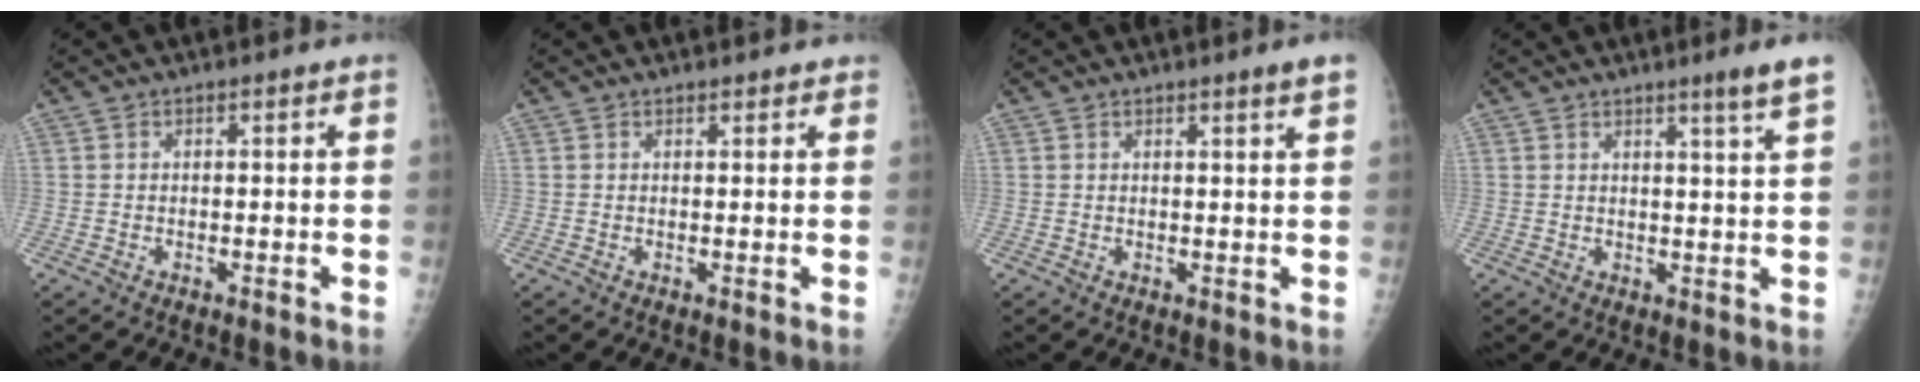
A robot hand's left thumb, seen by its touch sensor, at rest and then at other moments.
{"total": 1.4, "force": [1.2, 0.6, 0.3], "torque": [0.007, -0.002, 0.013]}
{"total": 2.0, "force": [1.4, -0.5, 1.3], "torque": [-0.016, -0.011, 0.020]}
{"total": 4.4, "force": [2.9, -1.0, 3.2], "torque": [-0.045, -0.025, 0.042]}